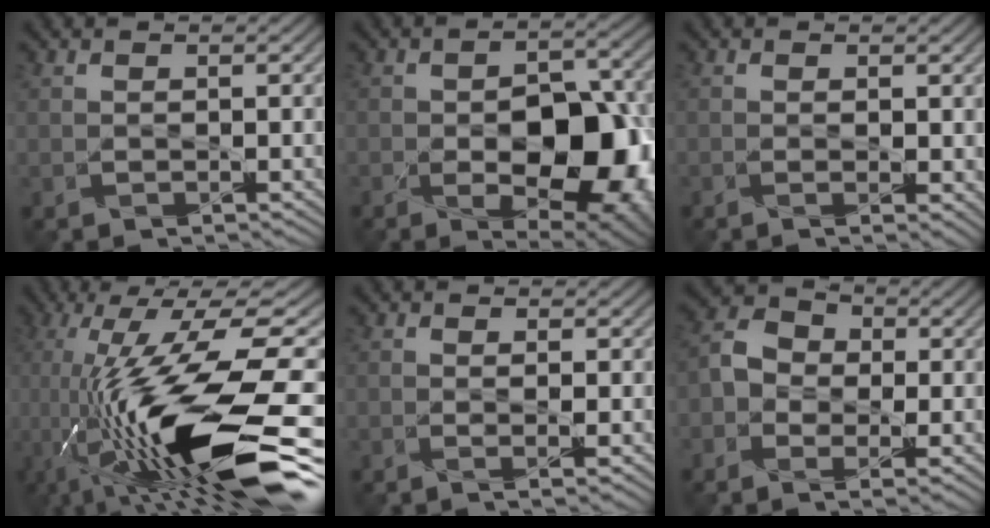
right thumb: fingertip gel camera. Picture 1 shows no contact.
{"total": 13.5, "force": [-3.4, 7.5, 10.7], "torque": [-0.135, -0.022, -0.038]}
{"total": 0.7, "force": [0.1, 0.1, 0.7], "torque": [-0.006, 0.001, -0.001]}
{"total": 19.3, "force": [-6.8, 5.0, 17.4], "torque": [-0.323, 0.009, -0.124]}
{"total": 1.0, "force": [-0.3, -0.3, 0.9], "torque": [-0.013, 0.005, -0.010]}
{"total": 5.3, "force": [-1.2, 4.1, 3.2], "torque": [-0.057, 0.011, -0.041]}